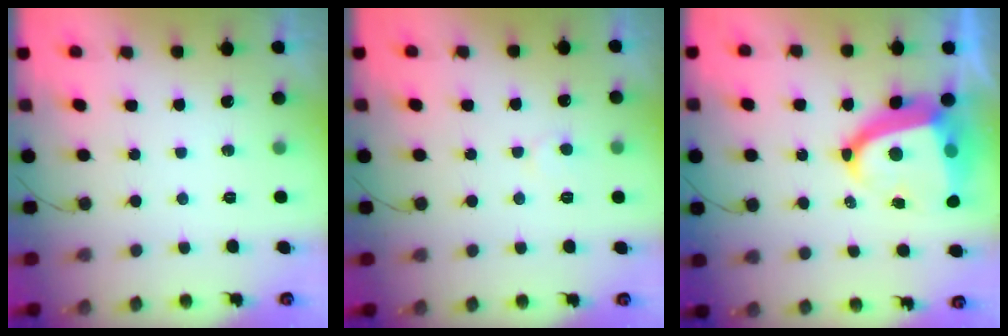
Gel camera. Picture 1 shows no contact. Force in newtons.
{"total": 4.1, "press": 4.1, "slide": 0.3}
{"total": 15.5, "press": 15.3, "slide": 2.3}